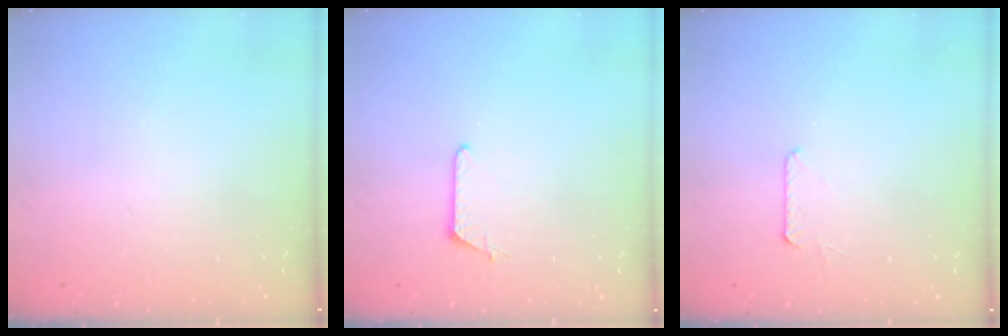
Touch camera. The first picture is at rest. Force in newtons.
{"total": 6.3, "press": 6.3, "slide": 0.6}
{"total": 5.9, "press": 5.8, "slide": 0.6}